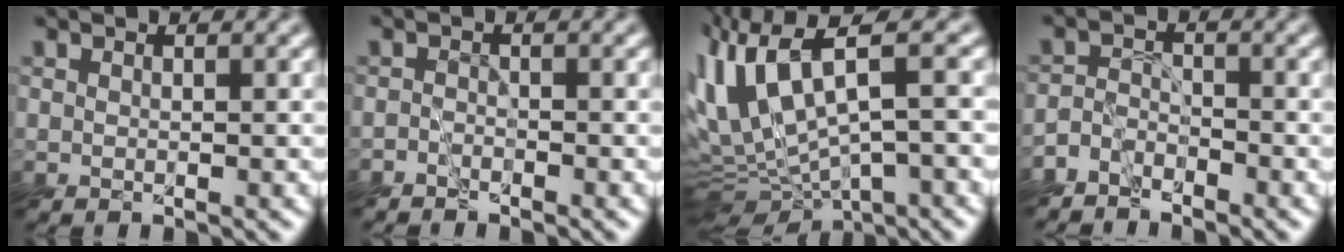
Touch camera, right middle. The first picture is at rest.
{"total": 1.3, "force": [-1.2, 0.5, 0.2], "torque": [0.005, -0.003, -0.028]}
{"total": 9.6, "force": [0.8, 4.0, 8.7], "torque": [-0.195, -0.002, 0.024]}
{"total": 3.2, "force": [-3.0, 1.1, 0.4], "torque": [0.008, -0.001, -0.077]}